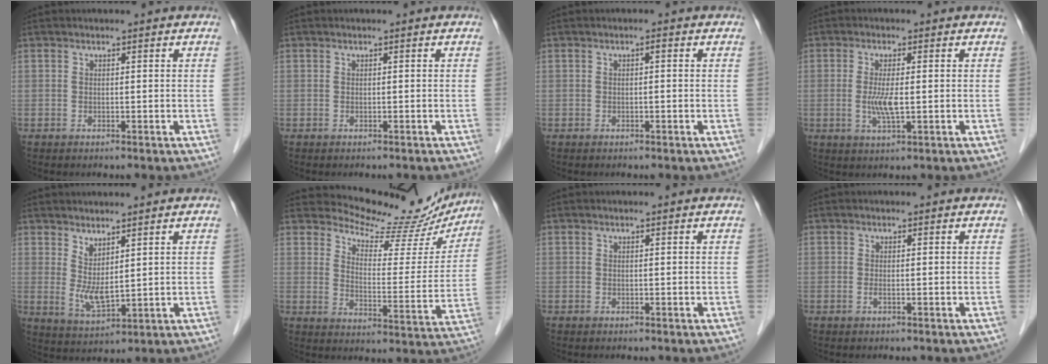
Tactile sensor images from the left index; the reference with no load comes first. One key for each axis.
{"total": 0.6, "fx": -0.5, "fy": 0.1, "fz": 0.3, "tx": -0.003, "ty": 0.000, "tz": -0.006}
{"total": 0.8, "fx": 0.0, "fy": 0.2, "fz": 0.8, "tx": -0.009, "ty": 0.003, "tz": 0.000}
{"total": 4.1, "fx": -0.3, "fy": 0.7, "fz": 4.1, "tx": -0.086, "ty": -0.006, "tz": -0.005}
{"total": 4.3, "fx": 1.9, "fy": 1.2, "fz": 3.7, "tx": -0.082, "ty": -0.013, "tz": 0.050}
{"total": 14.9, "fx": 14.2, "fy": 3.6, "fz": 2.3, "tx": -0.027, "ty": -0.040, "tz": 0.172}
{"total": 0.0}
{"total": 0.6, "fx": -0.2, "fy": 0.0, "fz": 0.5, "tx": -0.011, "ty": 0.000, "tz": -0.004}